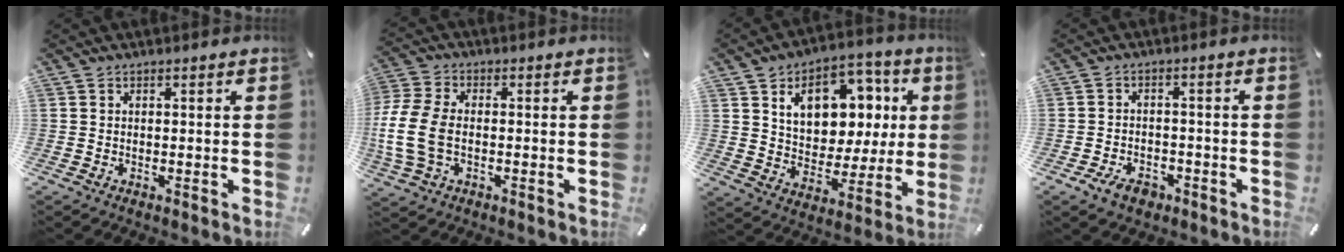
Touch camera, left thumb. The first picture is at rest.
{"total": 10.5, "force": [-1.6, 7.0, 7.6], "torque": [-0.171, 0.004, -0.025]}
{"total": 14.6, "force": [5.6, 11.2, 7.4], "torque": [-0.111, -0.027, 0.106]}
{"total": 5.2, "force": [-3.1, 3.3, 2.6], "torque": [-0.058, 0.012, -0.060]}